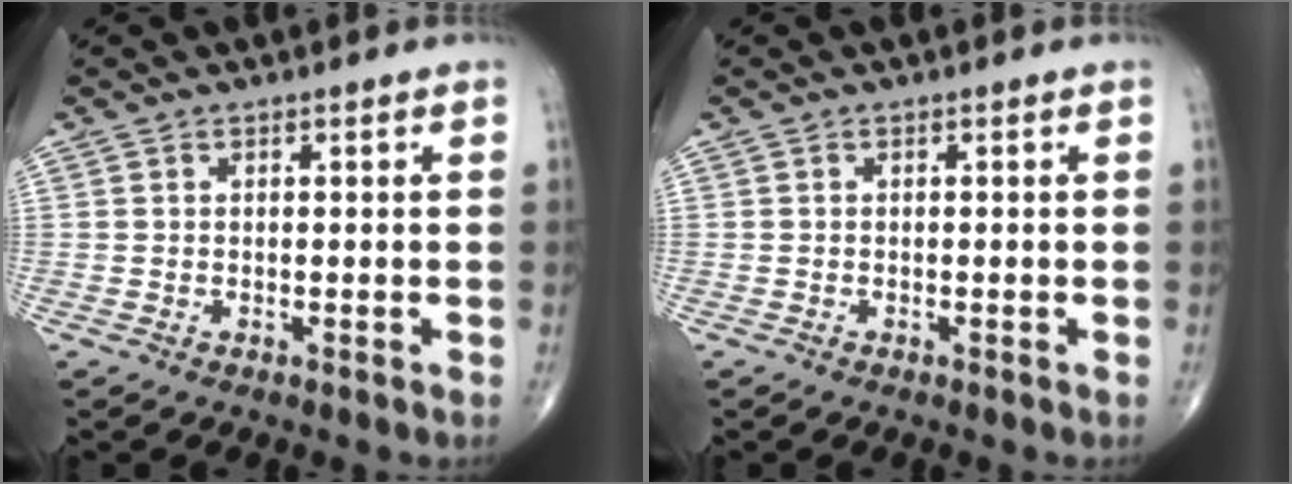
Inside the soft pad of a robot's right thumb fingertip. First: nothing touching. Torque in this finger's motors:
{"motor_torque": [-0.03, 0.16, -0.14, -0.11, -0.01]}